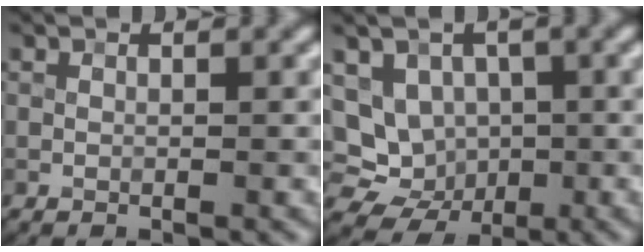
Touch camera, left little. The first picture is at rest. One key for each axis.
{"total": 7.6, "fx": -0.9, "fy": 6.8, "fz": 3.3, "tx": -0.040, "ty": 0.015, "tz": -0.033}